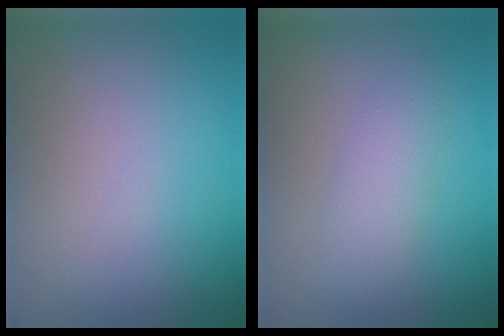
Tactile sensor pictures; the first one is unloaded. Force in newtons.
{"total": 2.3, "press": 2.3, "slide": 0.1}